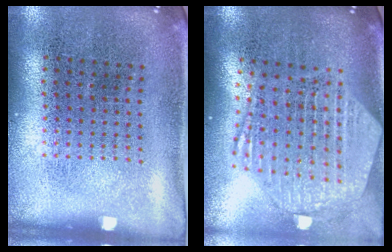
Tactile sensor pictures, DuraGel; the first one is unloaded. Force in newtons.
{"total": 2.7, "press": 2.3, "slide": 1.5}